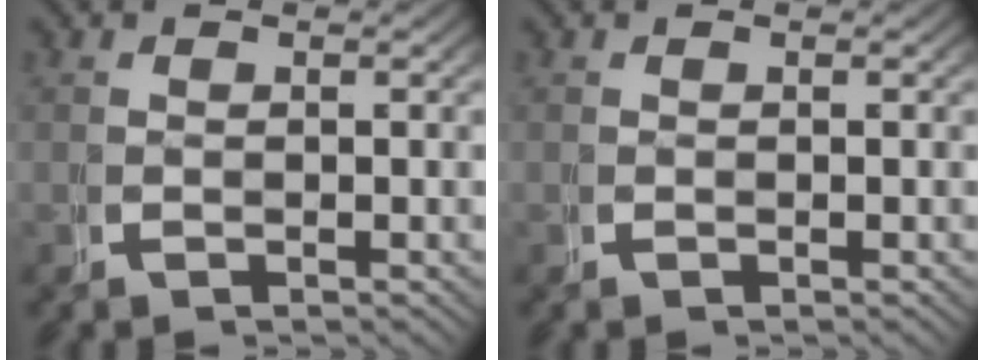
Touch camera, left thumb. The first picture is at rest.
{"total": 0.0}